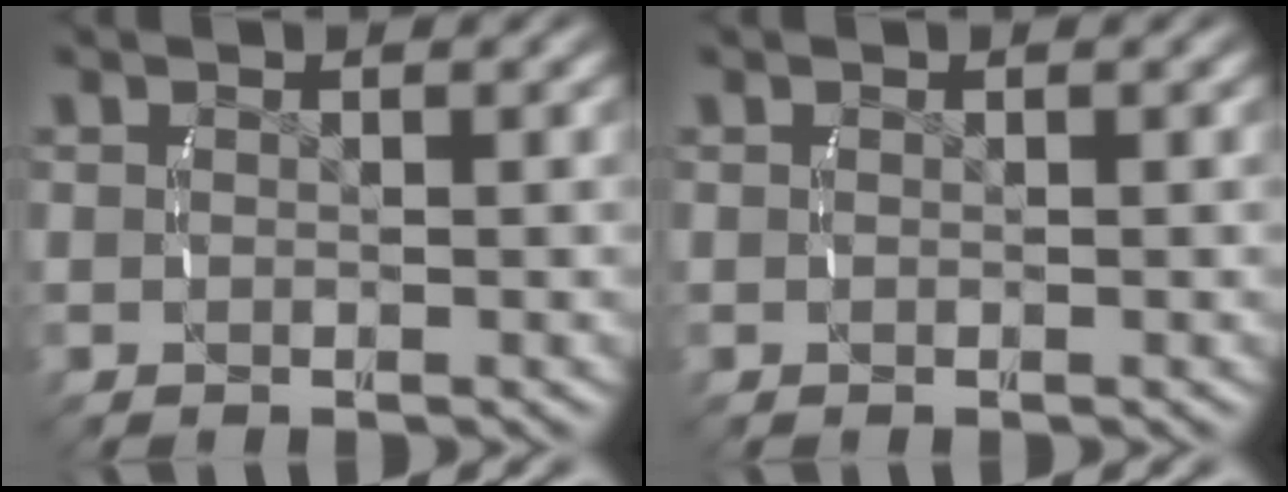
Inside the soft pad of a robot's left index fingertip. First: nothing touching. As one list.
[{"total": 0.0}]